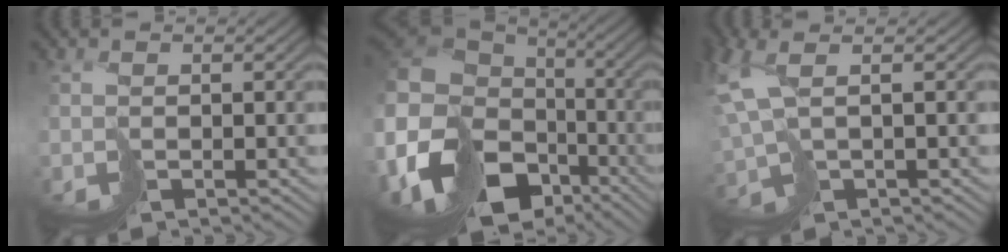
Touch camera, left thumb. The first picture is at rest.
{"total": 18.4, "force": [-7.9, 13.4, 9.8], "torque": [-0.276, -0.046, -0.088]}
{"total": 5.9, "force": [1.4, 2.1, 5.4], "torque": [-0.153, -0.009, 0.030]}